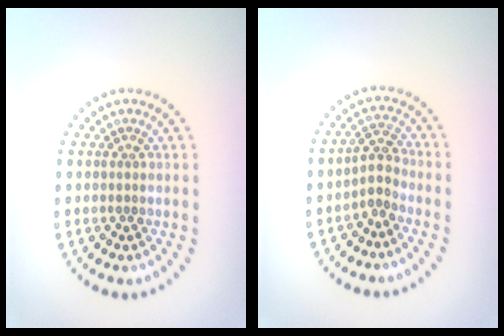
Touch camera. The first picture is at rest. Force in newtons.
{"total": 2.0, "press": 1.5, "slide": 1.3}